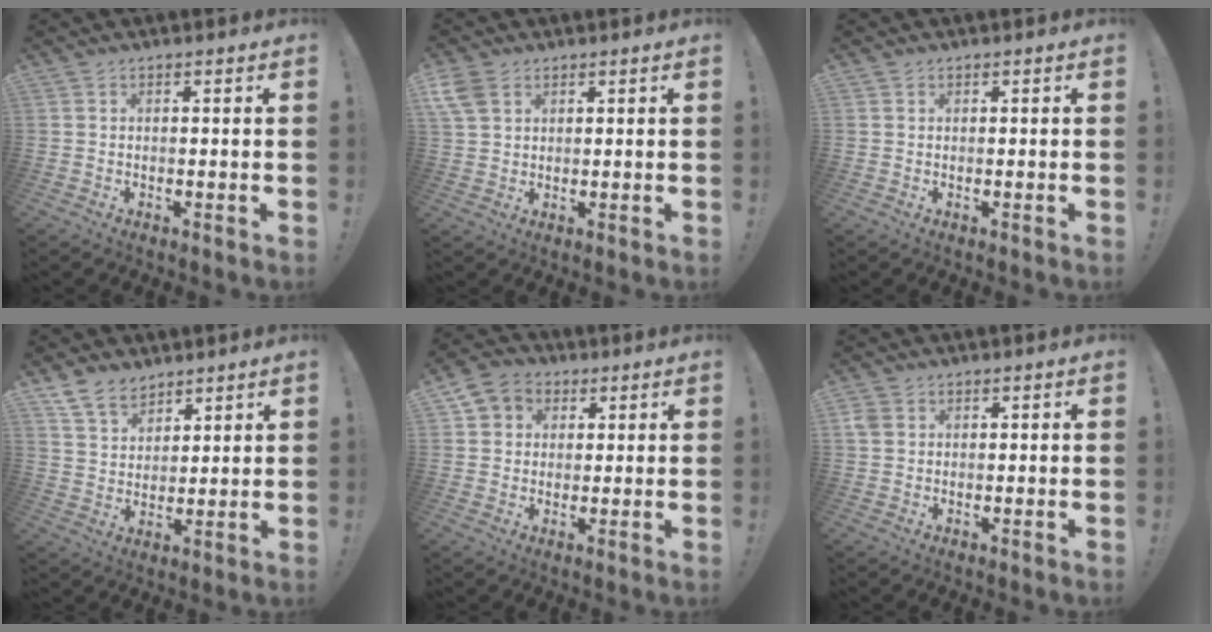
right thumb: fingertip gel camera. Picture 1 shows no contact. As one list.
[{"total": 5.8, "force": [3.0, 3.8, 3.2], "torque": [-0.067, -0.009, 0.061]}, {"total": 0.0}, {"total": 8.6, "force": [6.8, 4.7, 2.2], "torque": [-0.044, -0.040, 0.134]}, {"total": 5.9, "force": [1.5, 5.5, 1.3], "torque": [-0.019, -0.003, 0.031]}, {"total": 3.4, "force": [1.3, 2.7, 1.5], "torque": [-0.029, 0.005, 0.028]}]